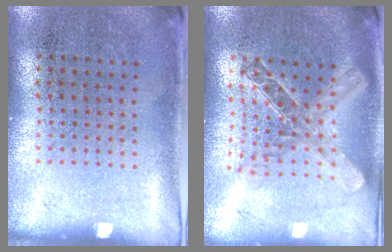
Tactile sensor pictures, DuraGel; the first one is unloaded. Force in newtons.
{"total": 2.0, "press": 1.7, "slide": 1.1}